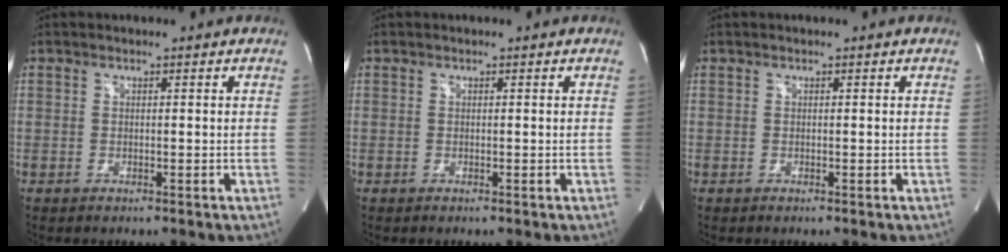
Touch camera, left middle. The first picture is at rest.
{"total": 0.0}
{"total": 0.0}